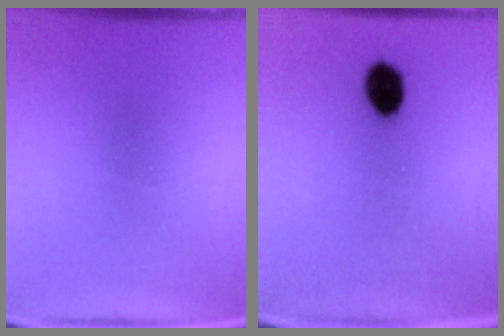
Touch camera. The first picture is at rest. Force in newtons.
{"total": 6.5}